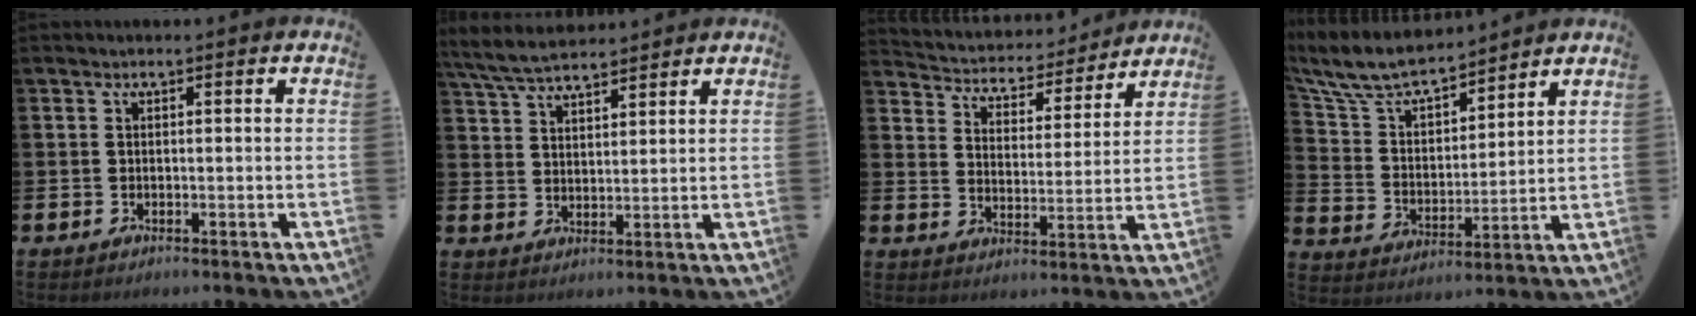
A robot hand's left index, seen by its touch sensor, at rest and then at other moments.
{"total": 5.7, "force": [5.4, 1.0, 1.5], "torque": [-0.052, -0.017, 0.101]}
{"total": 4.4, "force": [4.2, 1.5, 0.1], "torque": [-0.034, -0.038, 0.066]}
{"total": 8.8, "force": [7.9, 2.3, 3.0], "torque": [-0.100, -0.051, 0.141]}